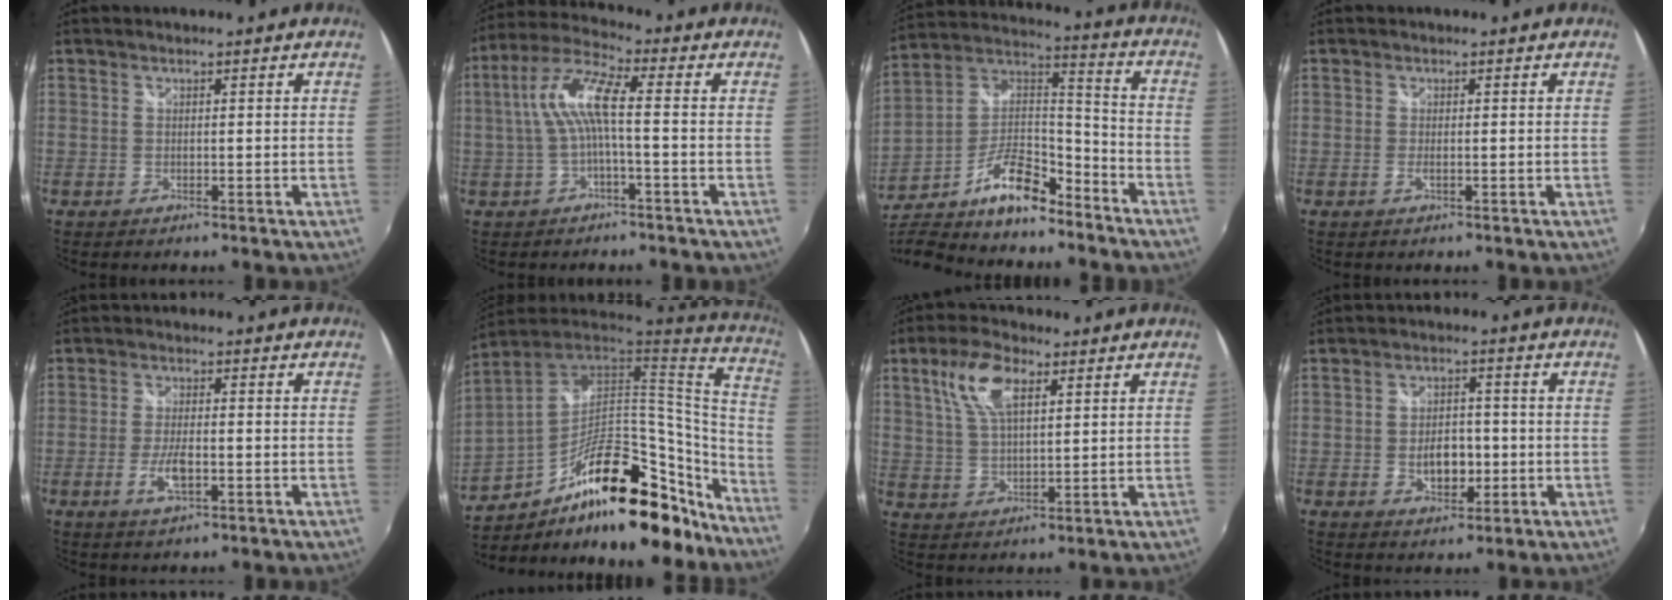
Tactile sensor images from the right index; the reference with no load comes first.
{"total": 8.5, "force": [-0.5, 1.4, 8.3], "torque": [-0.180, 0.016, -0.007]}
{"total": 20.6, "force": [-12.1, 7.6, 14.9], "torque": [-0.296, -0.011, -0.213]}
{"total": 1.2, "force": [-0.4, 0.0, 1.2], "torque": [-0.022, -0.002, -0.006]}
{"total": 5.0, "force": [-1.7, 1.4, 4.5], "torque": [-0.097, -0.007, -0.032]}
{"total": 31.5, "force": [-19.0, 12.8, 21.6], "torque": [-0.332, 0.013, -0.274]}
{"total": 9.3, "force": [4.1, 4.0, 7.3], "torque": [-0.146, 0.016, 0.081]}
{"total": 6.1, "force": [-1.2, 3.9, 4.5], "torque": [-0.080, 0.001, -0.016]}